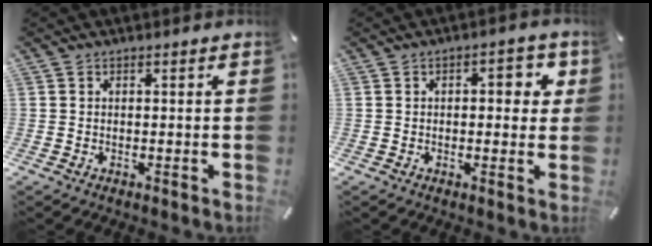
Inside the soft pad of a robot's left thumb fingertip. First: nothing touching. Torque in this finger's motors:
{"motor_torque": [0.24, -0.09, 0.15, 0.15, 0.08]}